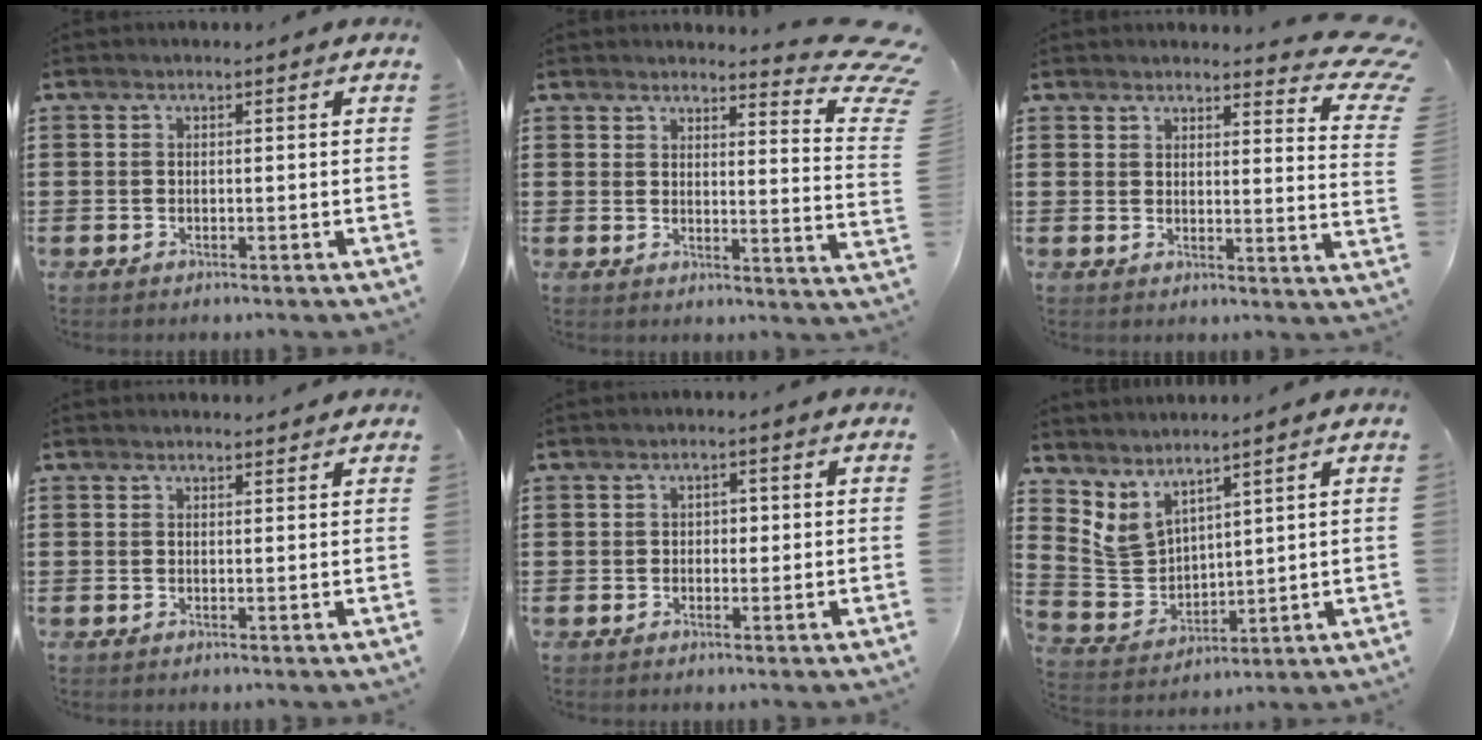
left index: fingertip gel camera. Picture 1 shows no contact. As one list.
[{"total": 6.7, "force": [5.7, 1.0, 3.3], "torque": [-0.047, -0.039, 0.096]}, {"total": 5.4, "force": [4.7, 1.1, 2.6], "torque": [-0.036, -0.021, 0.080]}, {"total": 1.1, "force": [1.1, 0.1, -0.1], "torque": [-0.001, 0.000, 0.021]}, {"total": 0.9, "force": [-0.1, 0.6, 0.6], "torque": [-0.014, 0.004, -0.003]}, {"total": 5.0, "force": [4.0, 2.8, 1.1], "torque": [-0.047, -0.017, 0.077]}]